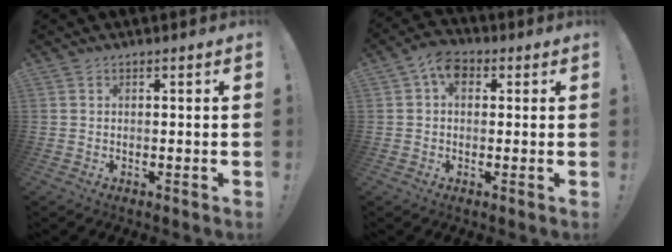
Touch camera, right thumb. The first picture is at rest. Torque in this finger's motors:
{"motor_torque": [1.08, 1.00, -0.04, 0.03, 0.01]}